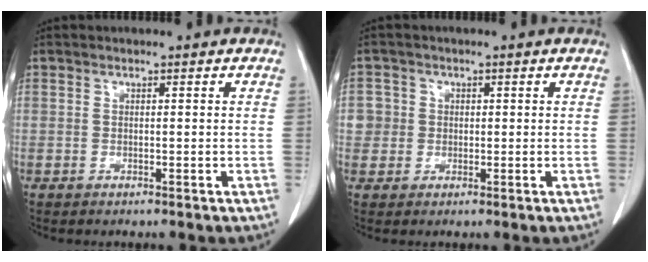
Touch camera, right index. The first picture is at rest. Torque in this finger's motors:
{"motor_torque": [0.03, -0.04, 0.04, 0.00]}